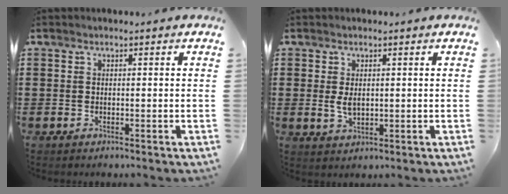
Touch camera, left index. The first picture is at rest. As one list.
[{"total": 2.9, "force": [0.5, 1.6, 2.4], "torque": [-0.057, 0.002, 0.006]}]